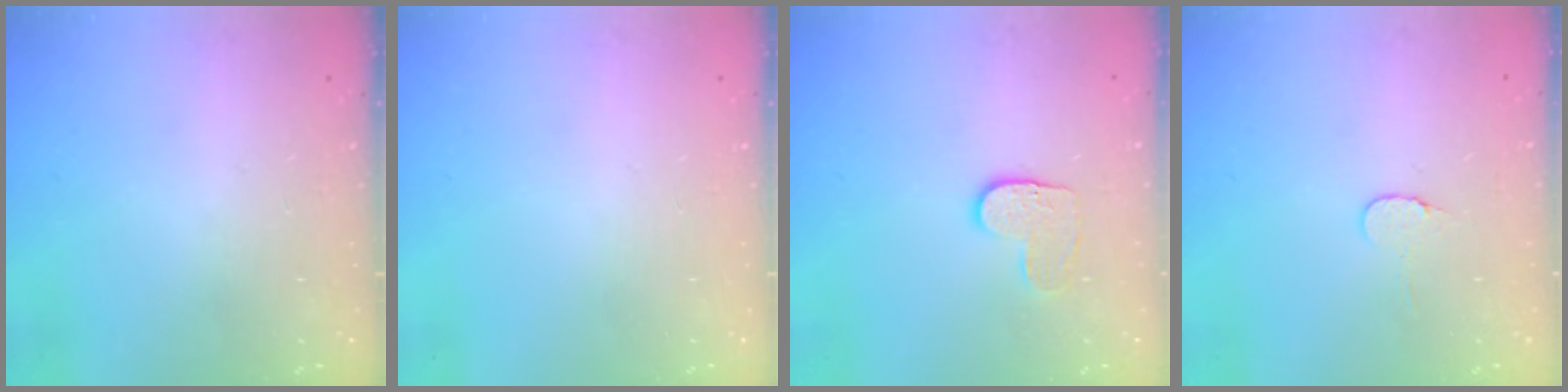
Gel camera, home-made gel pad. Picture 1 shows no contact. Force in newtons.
{"total": 0.0}
{"total": 5.5, "press": 5.5, "slide": 0.4}
{"total": 4.5, "press": 4.5, "slide": 0.4}